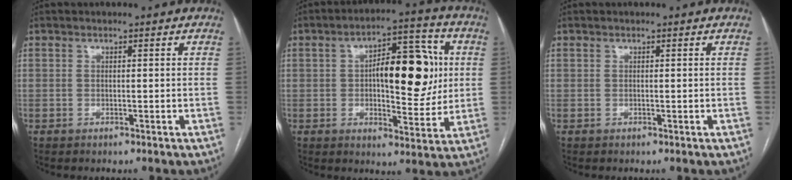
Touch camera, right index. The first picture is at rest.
{"total": 14.1, "force": [1.7, 5.3, 12.9], "torque": [-0.182, 0.026, 0.029]}
{"total": 0.0}